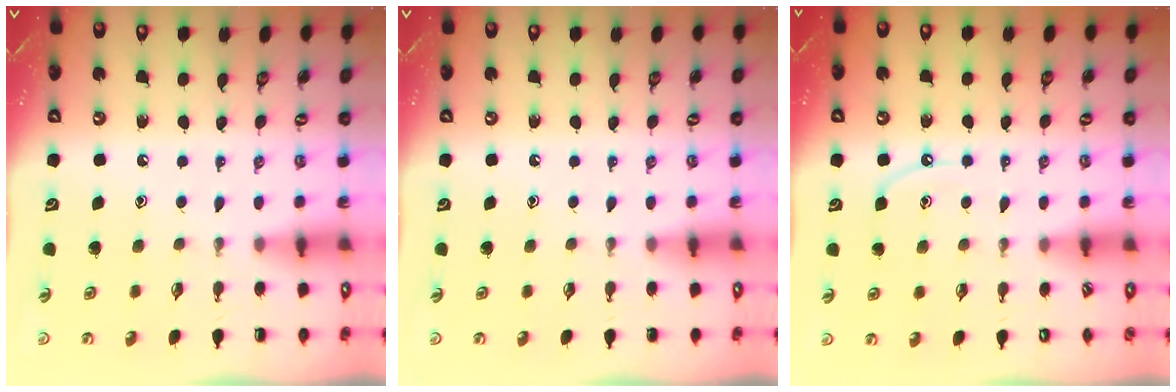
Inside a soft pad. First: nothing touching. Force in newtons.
{"total": 0.0}
{"total": 6.1, "press": 6.0, "slide": 0.7}